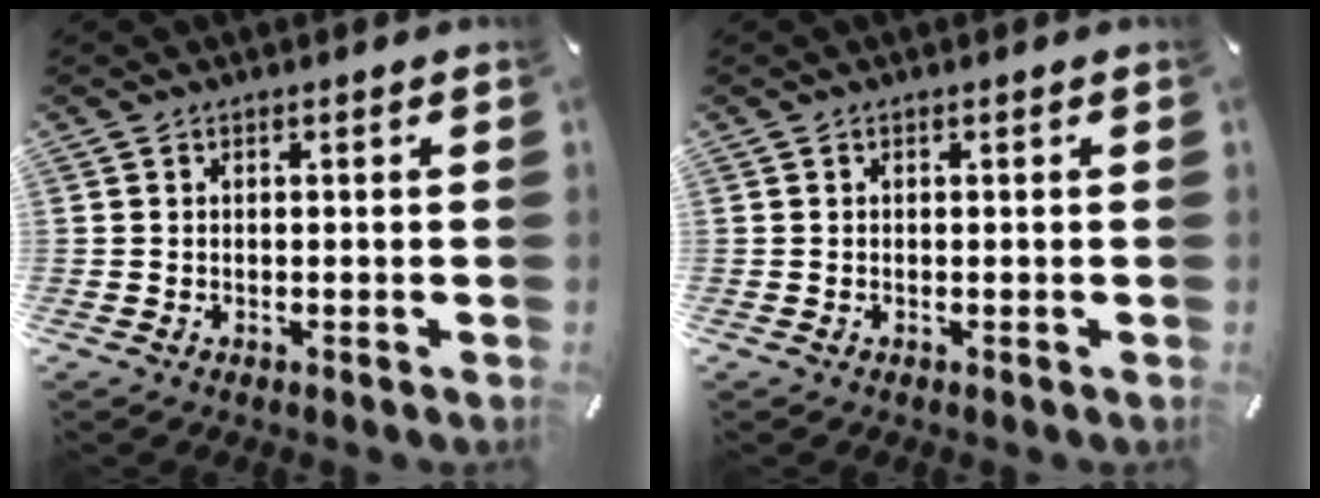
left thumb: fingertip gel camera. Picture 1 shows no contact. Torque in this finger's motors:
{"motor_torque": [-0.14, -0.06, 0.09, -0.01, 0.03]}